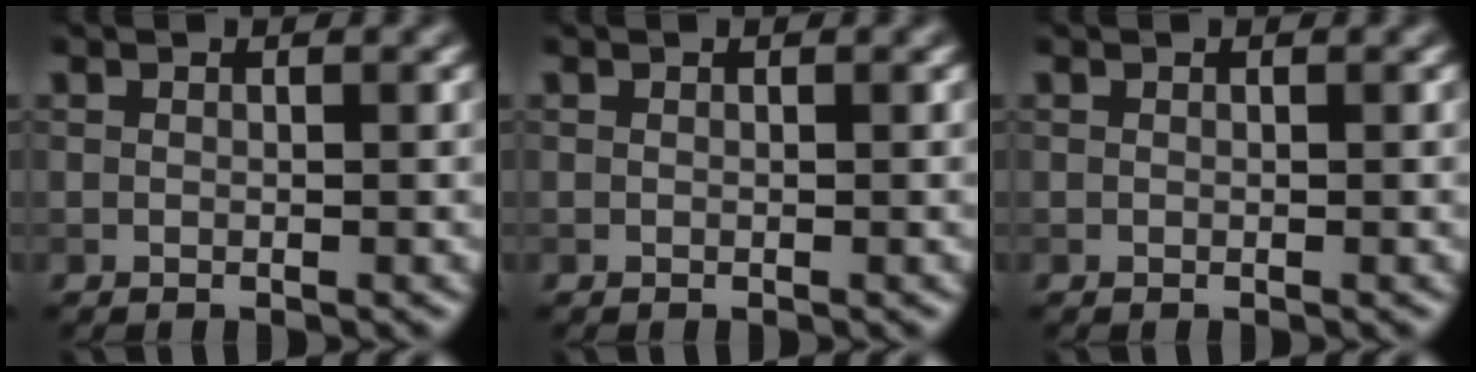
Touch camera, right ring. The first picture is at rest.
{"total": 0.0}
{"total": 0.0}